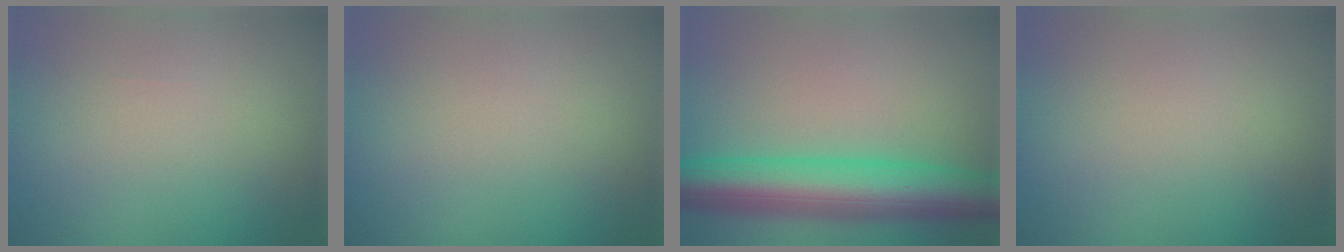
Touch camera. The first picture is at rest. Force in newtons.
{"total": 0.0}
{"total": 9.3, "press": 9.3, "slide": 0.1}
{"total": 0.0}